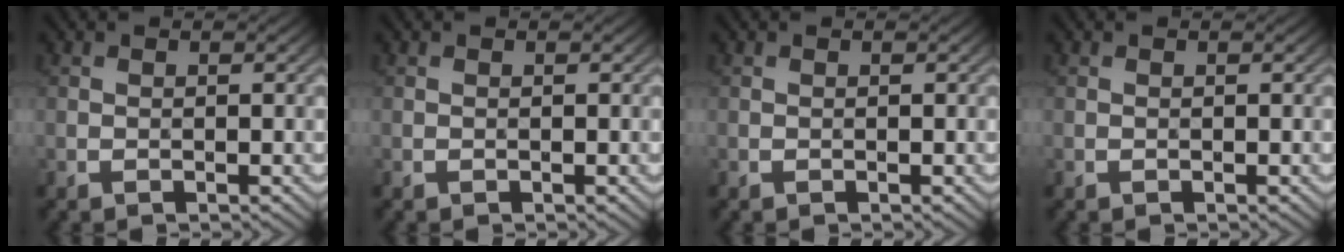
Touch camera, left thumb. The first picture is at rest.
{"total": 0.0}
{"total": 0.0}
{"total": 0.0}